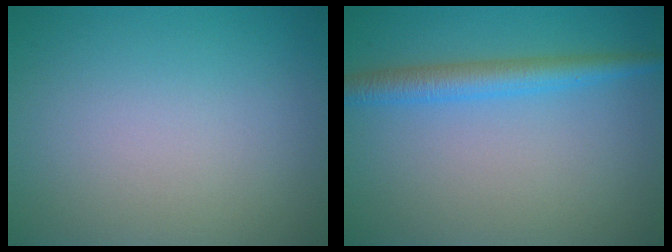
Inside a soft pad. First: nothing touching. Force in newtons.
{"total": 3.1, "press": 3.1, "slide": 0.1}